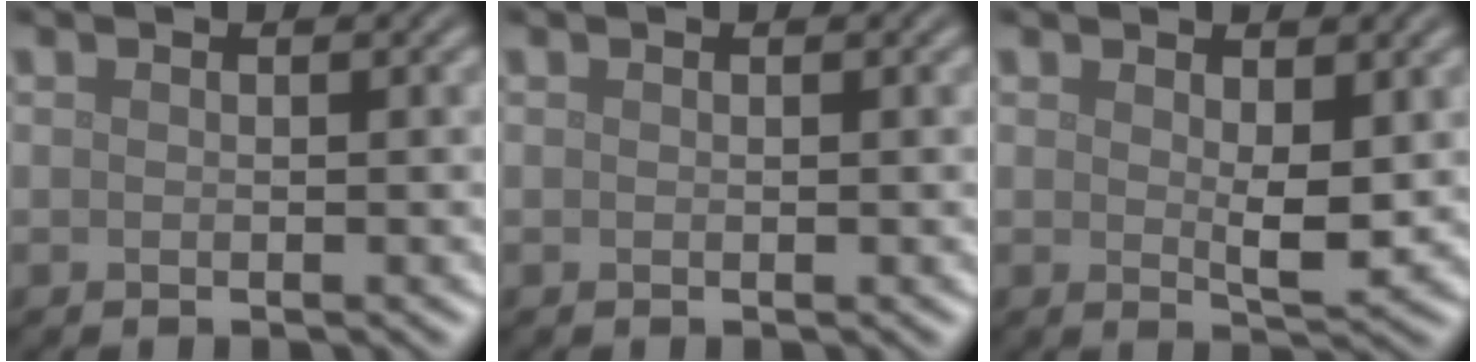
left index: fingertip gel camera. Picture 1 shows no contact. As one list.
[{"total": 0.0}, {"total": 2.6, "force": [0.7, 0.9, 2.3], "torque": [-0.040, -0.008, 0.015]}]